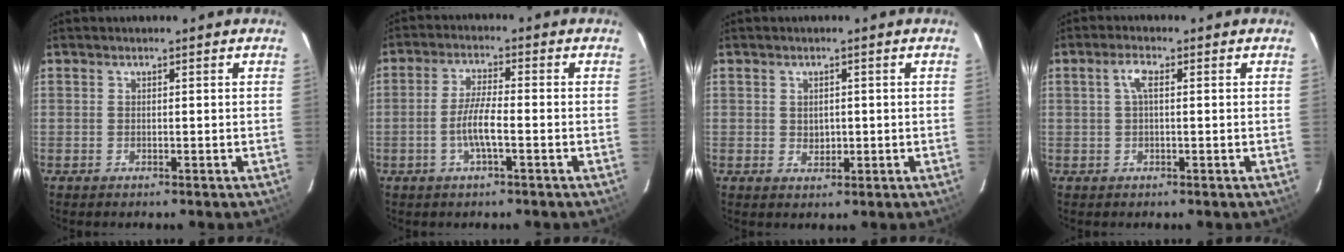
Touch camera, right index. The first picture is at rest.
{"total": 5.4, "force": [-1.9, 0.7, 5.0], "torque": [-0.104, 0.001, -0.036]}
{"total": 2.1, "force": [0.0, 1.8, 1.1], "torque": [-0.017, 0.001, 0.005]}
{"total": 2.7, "force": [0.5, 0.8, 2.5], "torque": [-0.053, 0.008, 0.008]}